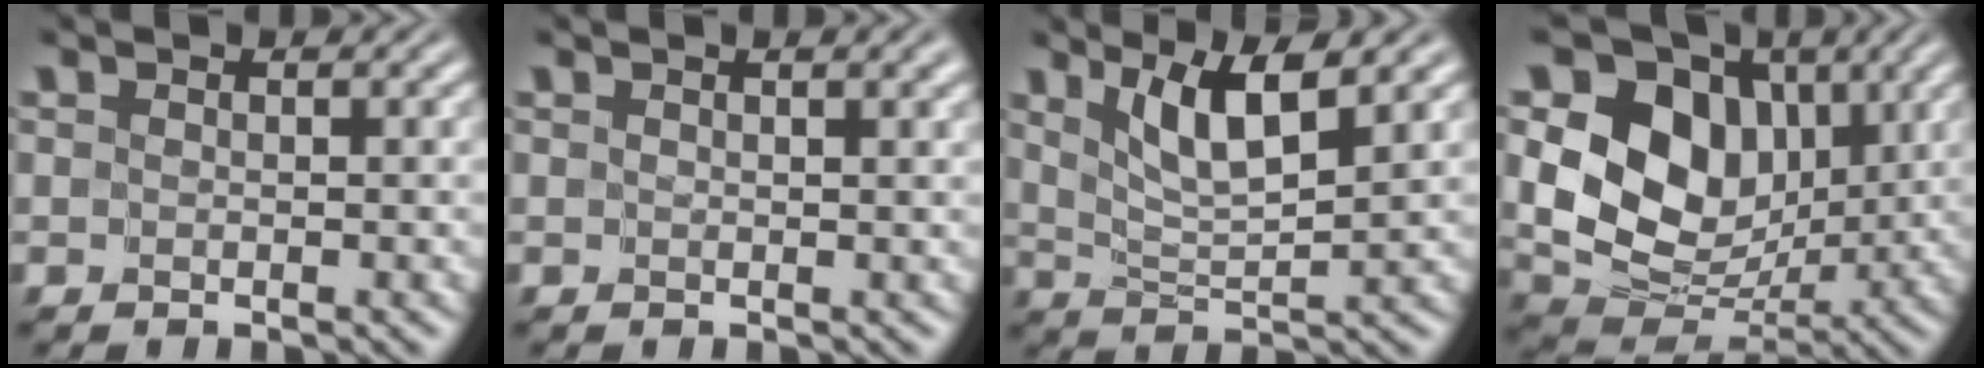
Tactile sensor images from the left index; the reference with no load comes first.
{"total": 3.8, "force": [2.0, 1.4, 2.9], "torque": [-0.023, 0.011, 0.007]}
{"total": 4.7, "force": [2.6, 0.9, 3.8], "torque": [-0.070, -0.008, 0.048]}
{"total": 9.3, "force": [2.3, 7.2, 5.5], "torque": [-0.106, -0.017, 0.038]}